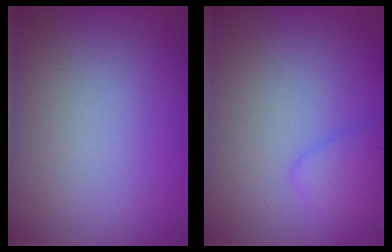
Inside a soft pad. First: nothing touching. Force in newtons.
{"total": 1.9, "press": 1.9, "slide": 0.1}